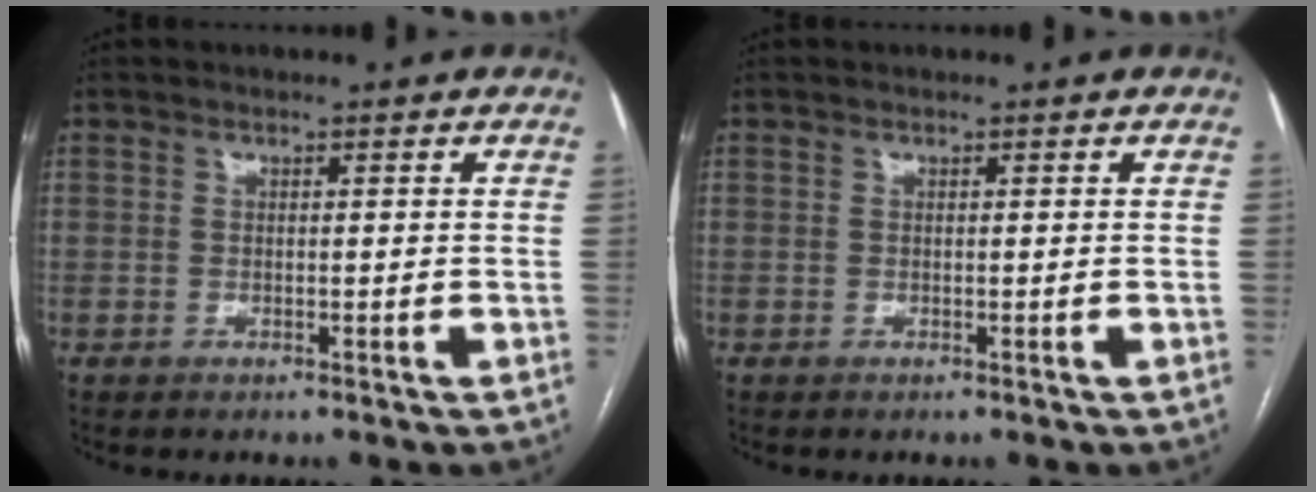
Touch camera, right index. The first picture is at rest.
{"total": 0.0}